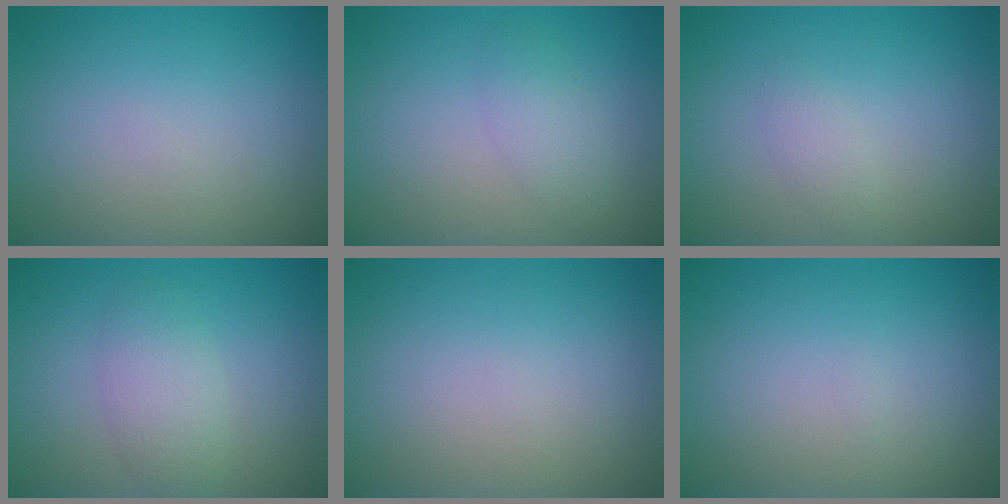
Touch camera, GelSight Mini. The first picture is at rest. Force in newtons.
{"total": 1.9, "press": 1.9, "slide": 0.1}
{"total": 1.1, "press": 1.1, "slide": 0.1}
{"total": 2.8, "press": 2.8, "slide": 0.1}
{"total": 0.0}
{"total": 0.0}